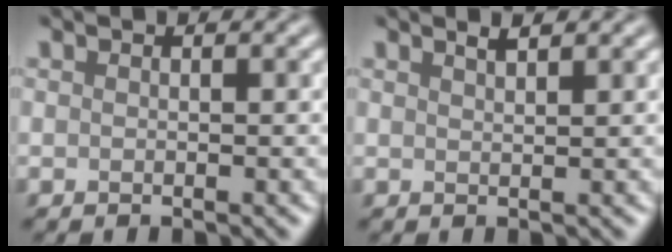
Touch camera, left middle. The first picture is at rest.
{"total": 1.0, "force": [0.9, 0.1, 0.5], "torque": [-0.009, 0.001, 0.014]}